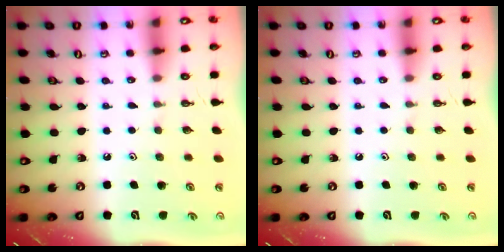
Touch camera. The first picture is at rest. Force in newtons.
{"total": 0.0}